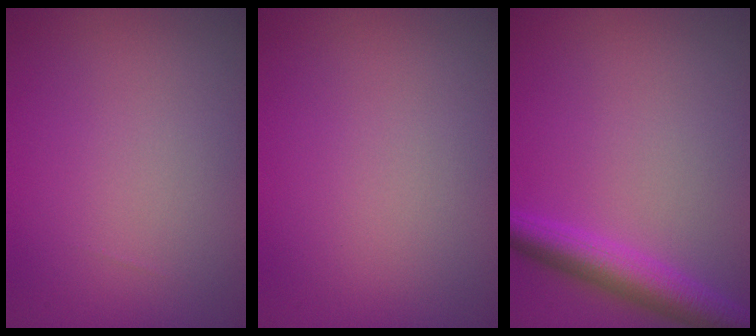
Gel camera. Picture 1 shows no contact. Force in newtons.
{"total": 0.0}
{"total": 4.2, "press": 4.2, "slide": 0.2}